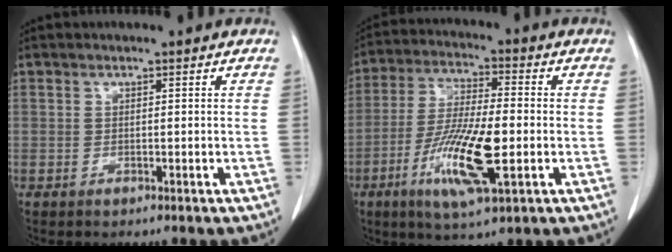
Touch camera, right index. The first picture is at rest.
{"total": 12.9, "force": [-3.7, 2.2, 12.2], "torque": [-0.238, -0.015, -0.066]}